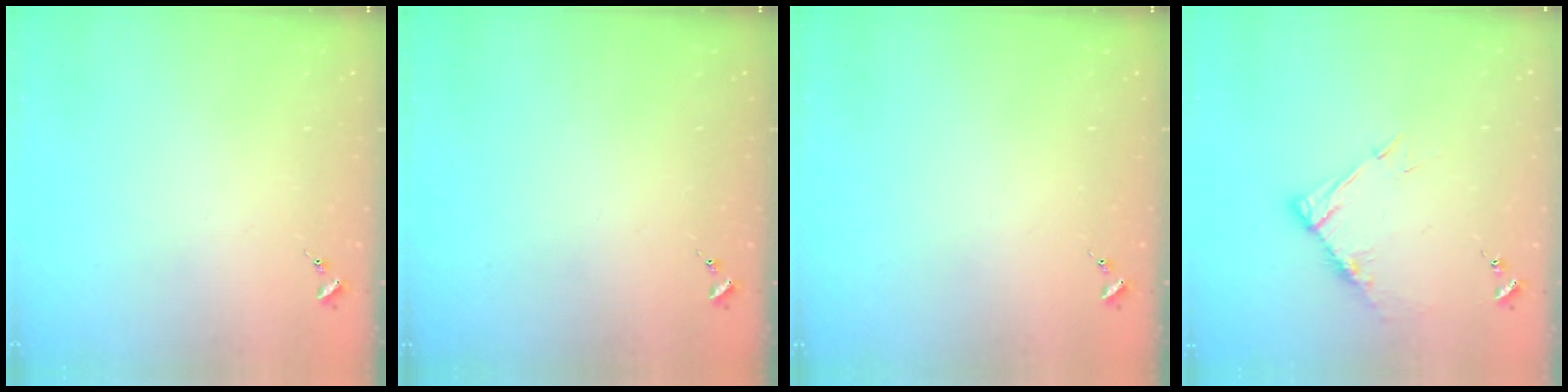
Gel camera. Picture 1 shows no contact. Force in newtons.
{"total": 0.0}
{"total": 0.0}
{"total": 9.1, "press": 9.1, "slide": 0.7}